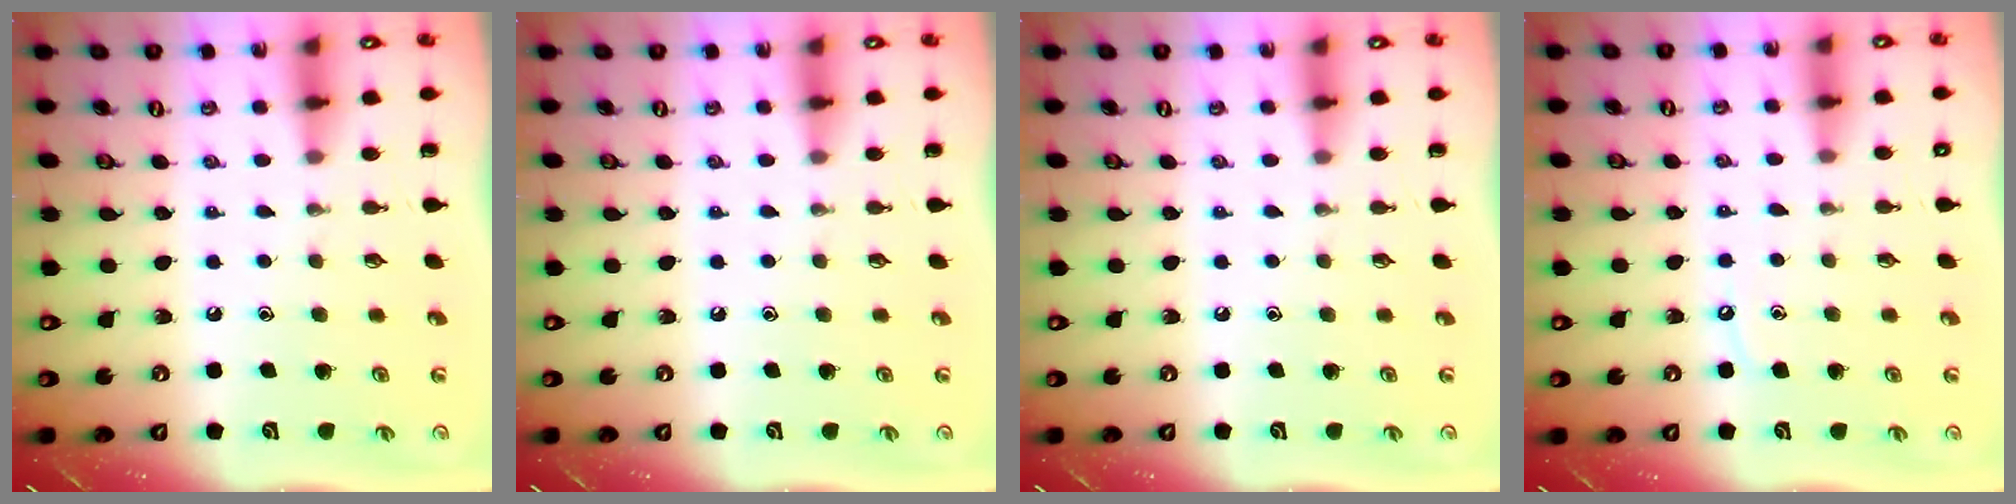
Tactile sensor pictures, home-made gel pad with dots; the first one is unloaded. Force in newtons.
{"total": 0.0}
{"total": 0.0}
{"total": 3.8, "press": 3.8, "slide": 0.5}